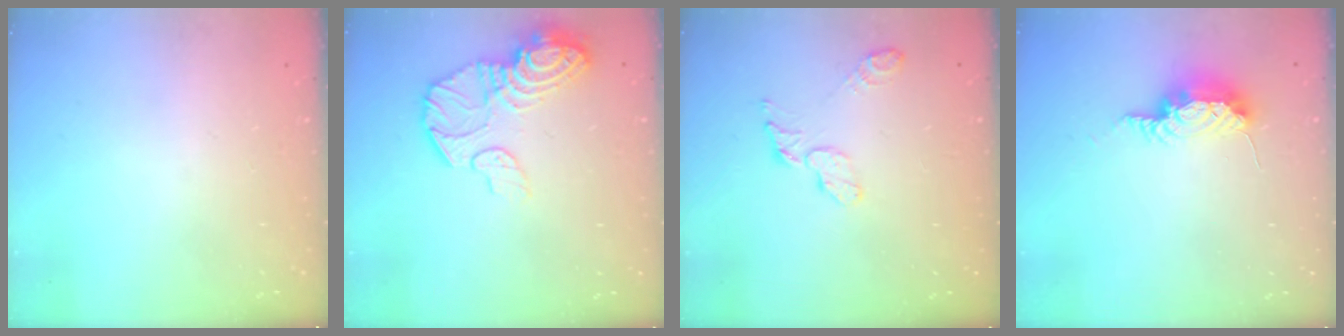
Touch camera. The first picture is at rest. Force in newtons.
{"total": 13.3, "press": 13.3, "slide": 0.9}
{"total": 6.0, "press": 6.0, "slide": 0.3}
{"total": 7.9, "press": 7.7, "slide": 1.8}